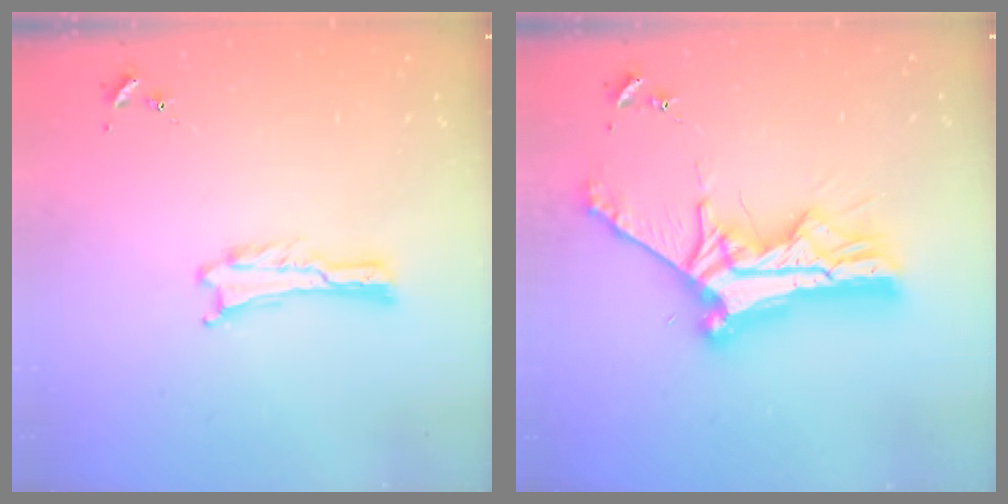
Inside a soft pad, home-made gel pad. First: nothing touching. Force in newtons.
{"total": 11.9, "press": 11.9, "slide": 1.0}